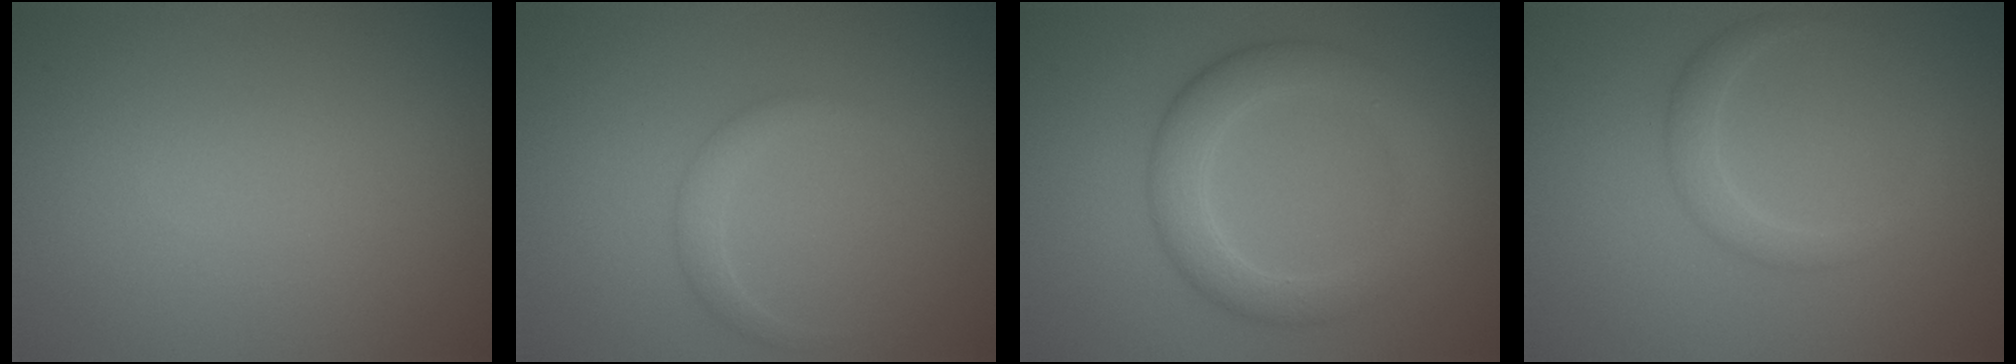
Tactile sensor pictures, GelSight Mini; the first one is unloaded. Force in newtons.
{"total": 1.5, "press": 1.5, "slide": 0.0}
{"total": 4.4, "press": 4.4, "slide": 0.1}
{"total": 1.9, "press": 1.9, "slide": 0.1}